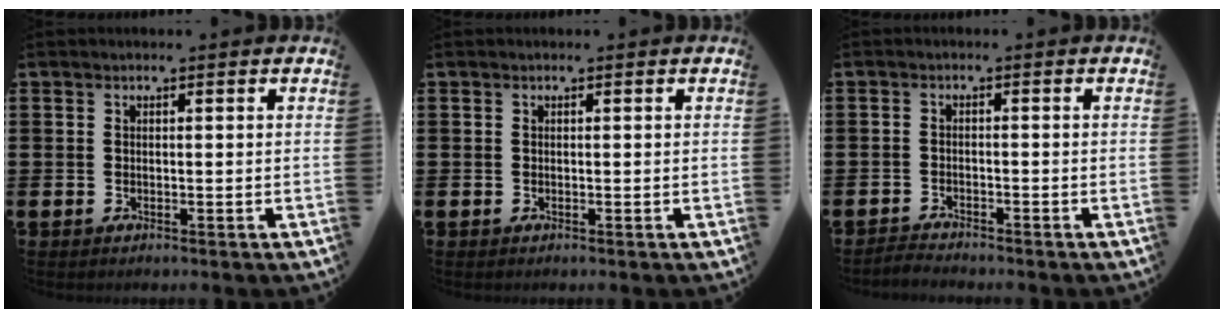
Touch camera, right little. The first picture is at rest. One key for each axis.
{"total": 0.0}
{"total": 1.5, "fx": -1.5, "fy": 0.0, "fz": -0.1, "tx": -0.003, "ty": 0.002, "tz": -0.030}